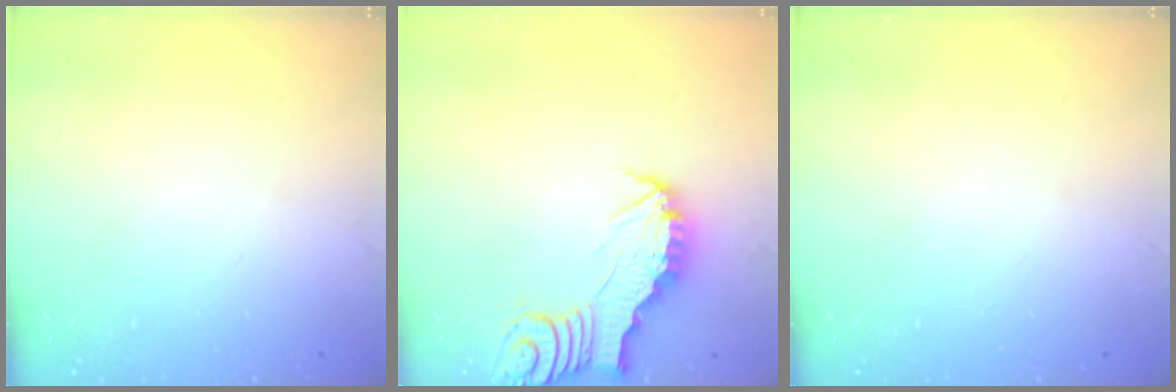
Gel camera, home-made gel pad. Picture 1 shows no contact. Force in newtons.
{"total": 2.9, "press": 2.9, "slide": 0.3}
{"total": 0.0}